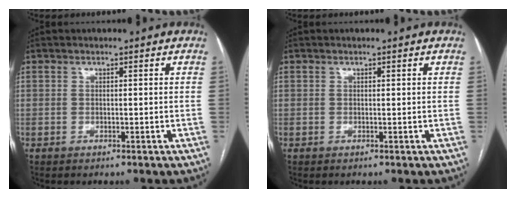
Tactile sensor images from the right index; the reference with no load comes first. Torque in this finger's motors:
{"motor_torque": [0.05, 0.00, -0.01, 0.00]}